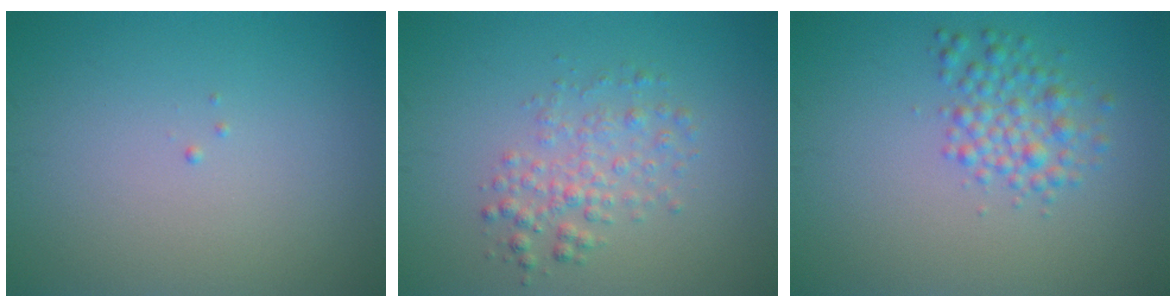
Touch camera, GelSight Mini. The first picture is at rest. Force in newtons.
{"total": 2.6, "press": 2.6, "slide": 0.1}
{"total": 2.8, "press": 2.8, "slide": 0.0}